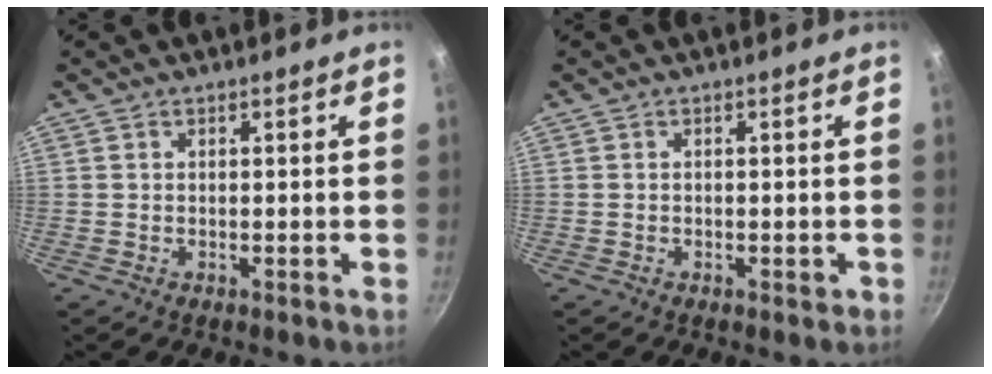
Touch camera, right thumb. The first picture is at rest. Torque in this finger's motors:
{"motor_torque": [-0.19, 0.10, -0.25, 0.13, 0.01]}